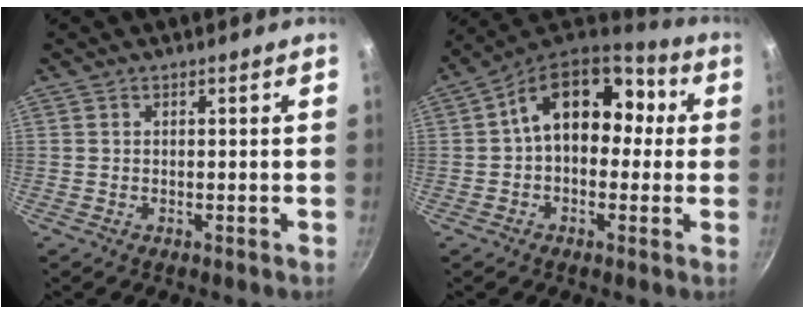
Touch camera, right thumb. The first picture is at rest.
{"total": 16.4, "force": [1.9, 10.8, 12.1], "torque": [-0.135, 0.051, 0.015]}